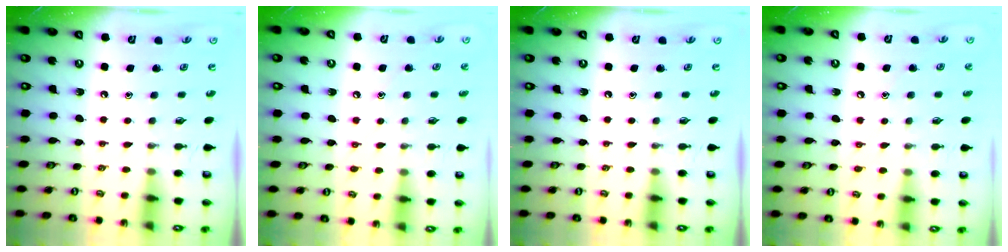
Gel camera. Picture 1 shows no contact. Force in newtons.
{"total": 4.3, "press": 4.3, "slide": 0.5}
{"total": 0.0}
{"total": 4.3, "press": 4.3, "slide": 0.5}